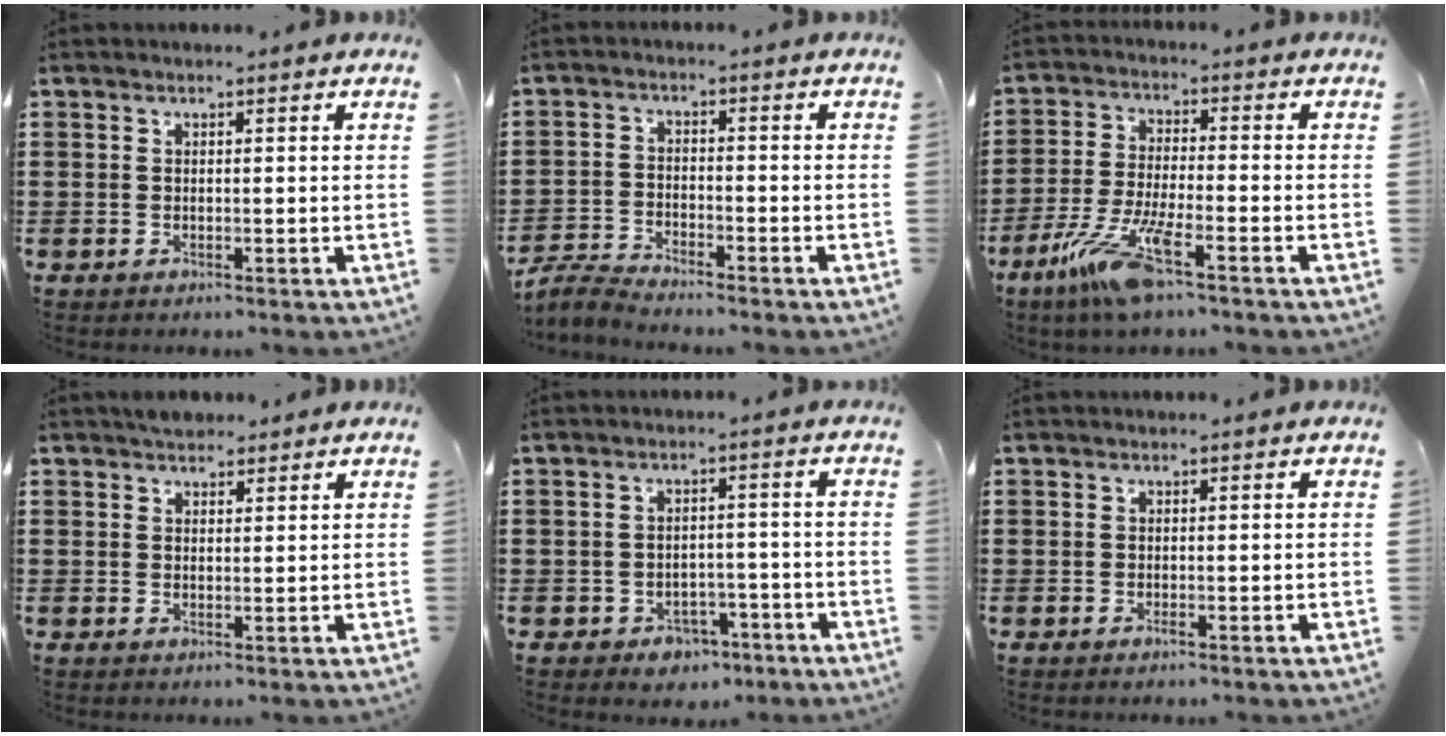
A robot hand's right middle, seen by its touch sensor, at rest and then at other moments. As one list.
[{"total": 3.7, "force": [-3.6, 0.2, 0.7], "torque": [-0.030, -0.001, -0.080]}, {"total": 9.4, "force": [-5.9, 0.8, 7.3], "torque": [-0.166, -0.020, -0.117]}, {"total": 1.8, "force": [1.6, 0.8, -0.2], "torque": [0.005, 0.001, 0.031]}, {"total": 3.0, "force": [-2.6, 1.6, 0.4], "torque": [-0.013, 0.005, -0.054]}, {"total": 0.6, "force": [-0.3, 0.1, 0.5], "torque": [-0.011, -0.004, -0.005]}]